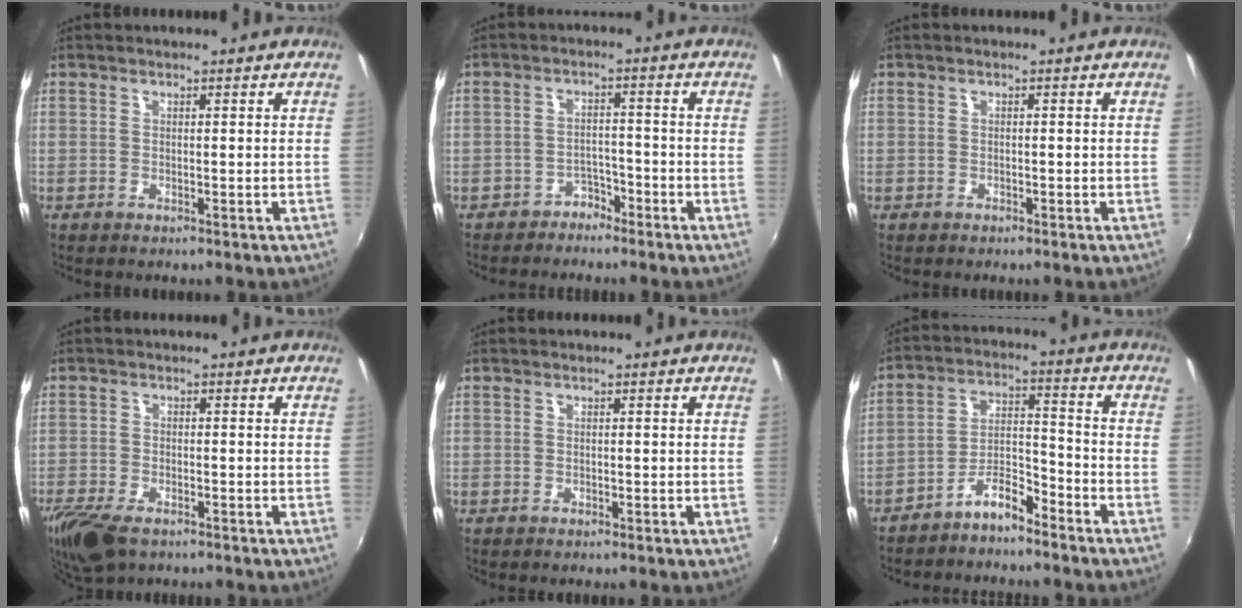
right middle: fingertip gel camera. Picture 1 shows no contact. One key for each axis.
{"total": 3.6, "fx": -2.9, "fy": 2.0, "fz": 0.1, "tx": -0.007, "ty": 0.016, "tz": -0.047}
{"total": 1.1, "fx": -0.8, "fy": 0.7, "fz": 0.0, "tx": -0.004, "ty": 0.004, "tz": -0.012}
{"total": 8.9, "fx": -6.3, "fy": 3.8, "fz": 5.0, "tx": -0.127, "ty": -0.030, "tz": -0.118}
{"total": 0.7, "fx": -0.5, "fy": 0.4, "fz": 0.0, "tx": -0.001, "ty": 0.002, "tz": -0.008}
{"total": 6.0, "fx": -5.1, "fy": 1.8, "fz": 2.6, "tx": -0.054, "ty": 0.030, "tz": -0.092}